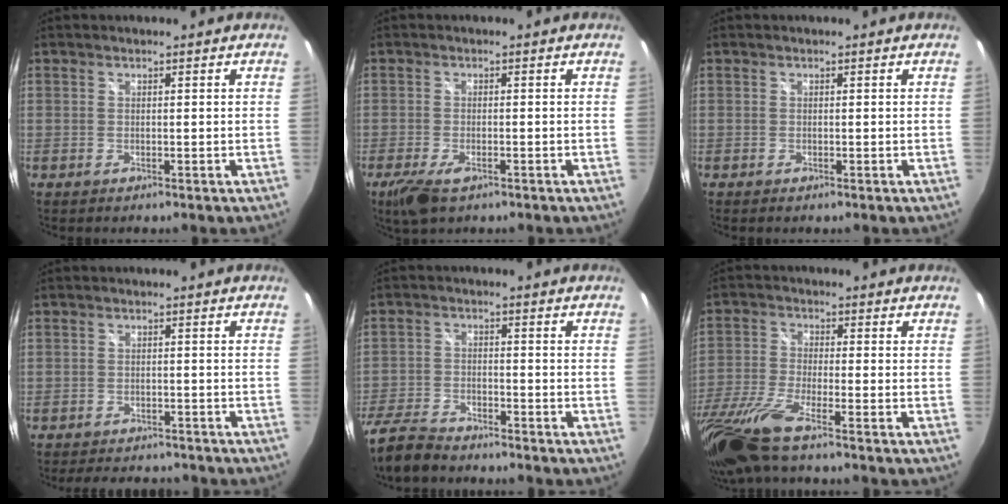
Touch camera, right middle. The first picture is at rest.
{"total": 5.6, "force": [-3.5, 2.1, 3.9], "torque": [-0.094, -0.020, -0.064]}
{"total": 0.0}
{"total": 8.0, "force": [-7.0, 3.0, 2.6], "torque": [-0.061, 0.006, -0.095]}
{"total": 9.5, "force": [-8.0, 3.2, 3.8], "torque": [-0.106, -0.016, -0.152]}
{"total": 12.2, "force": [-9.2, 0.5, 8.0], "torque": [-0.182, -0.043, -0.180]}